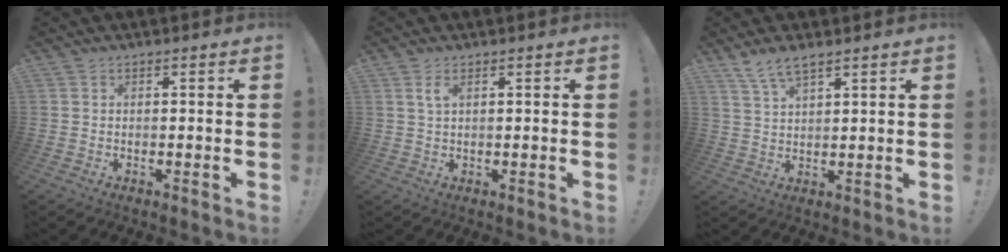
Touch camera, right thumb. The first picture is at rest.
{"total": 2.4, "force": [1.1, 0.6, 2.0], "torque": [-0.036, -0.001, 0.017]}
{"total": 5.4, "force": [4.2, 1.2, 3.1], "torque": [-0.062, -0.016, 0.078]}